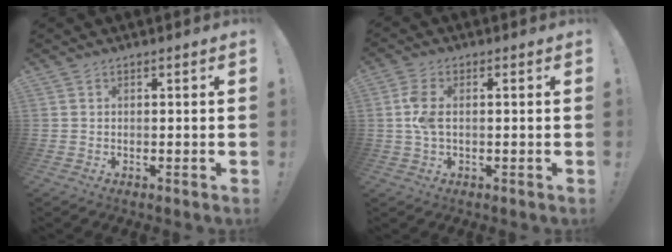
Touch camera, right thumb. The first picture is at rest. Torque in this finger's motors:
{"motor_torque": [0.35, -0.32, 0.07, -0.03, 0.01]}